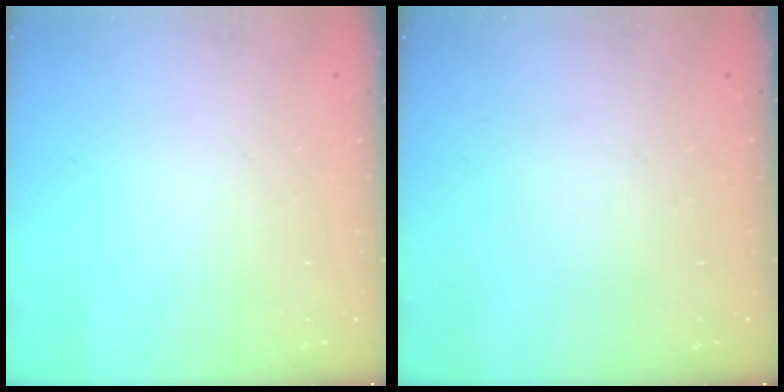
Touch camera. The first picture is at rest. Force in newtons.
{"total": 0.0}